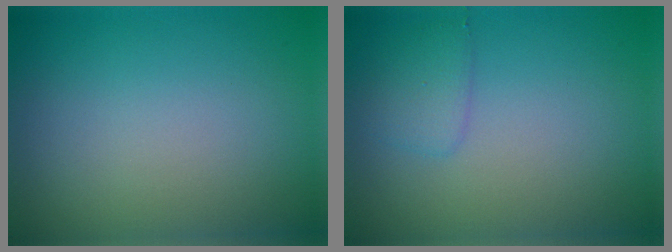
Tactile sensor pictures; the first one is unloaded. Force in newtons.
{"total": 1.7, "press": 1.7, "slide": 0.2}